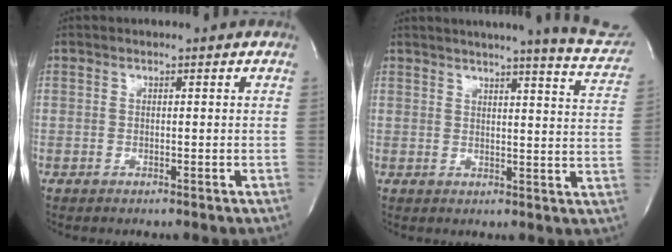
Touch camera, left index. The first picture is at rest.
{"total": 15.9, "force": [14.4, 0.3, 6.8], "torque": [-0.085, -0.055, 0.151]}